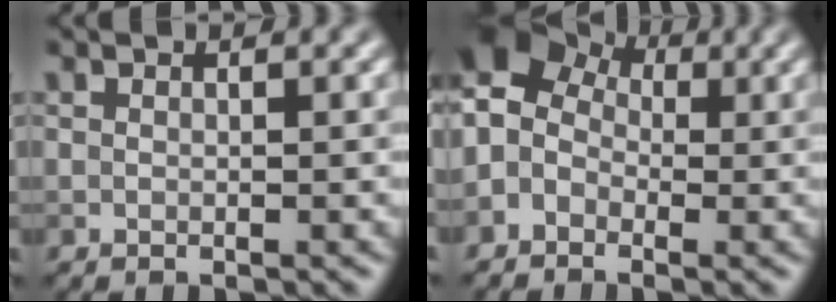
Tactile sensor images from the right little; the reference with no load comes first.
{"total": 6.6, "force": [0.3, 5.3, 3.9], "torque": [-0.069, 0.027, -0.022]}